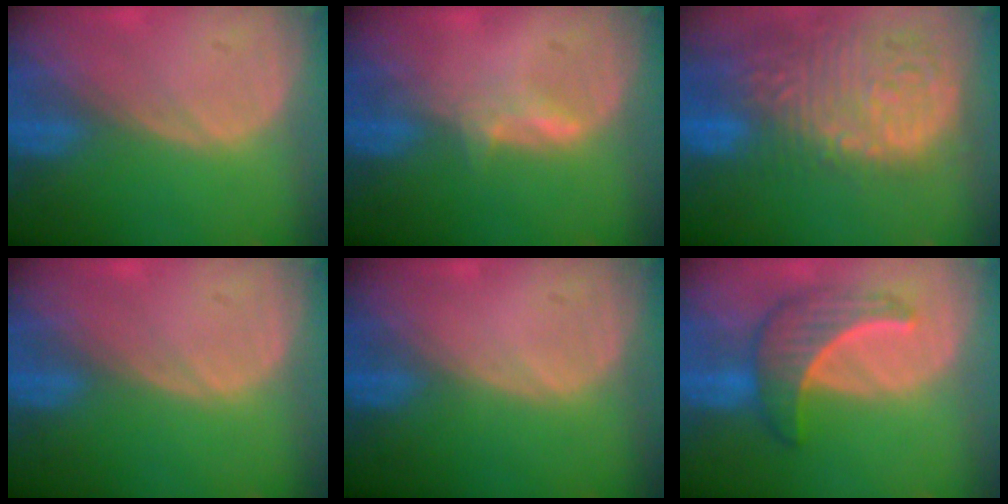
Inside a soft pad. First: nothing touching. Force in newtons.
{"total": 2.1, "press": 2.0, "slide": 0.4}
{"total": 15.4, "press": 12.7, "slide": 8.7}
{"total": 0.0}
{"total": 0.0}
{"total": 6.6, "press": 6.5, "slide": 0.9}